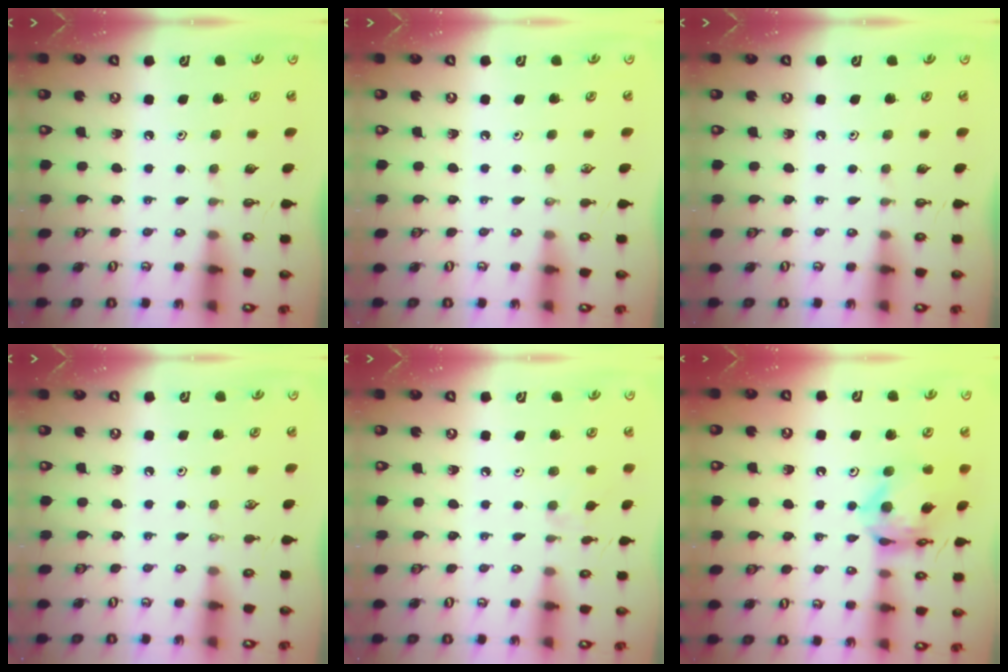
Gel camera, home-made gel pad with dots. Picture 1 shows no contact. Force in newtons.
{"total": 0.0}
{"total": 0.0}
{"total": 0.0}
{"total": 4.2, "press": 4.1, "slide": 0.7}
{"total": 12.2, "press": 12.1, "slide": 1.3}